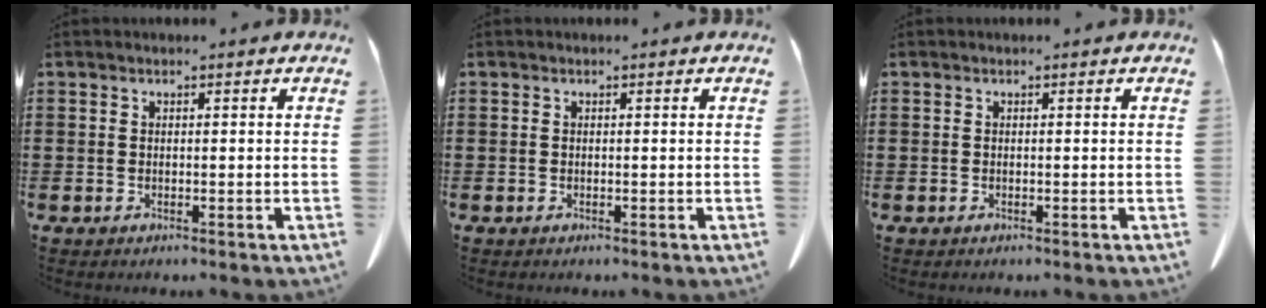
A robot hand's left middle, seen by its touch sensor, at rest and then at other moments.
{"total": 0.0}
{"total": 0.0}